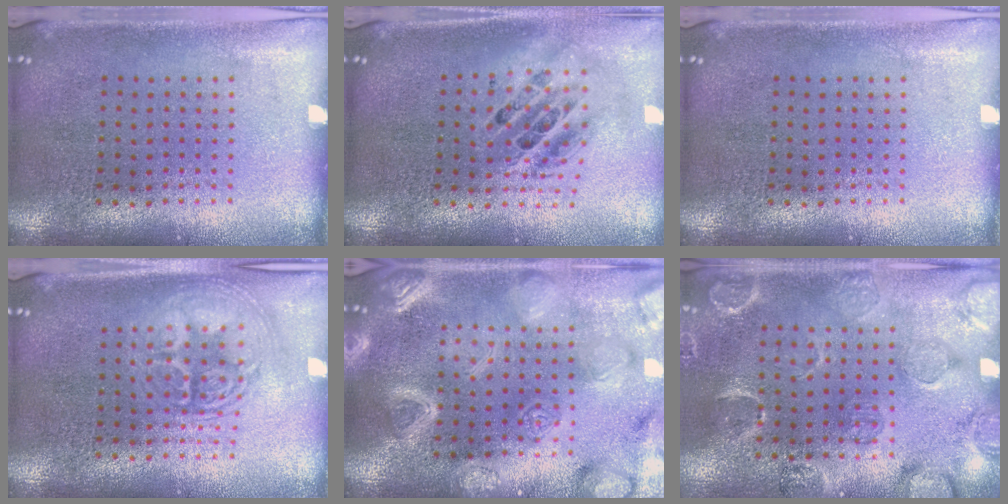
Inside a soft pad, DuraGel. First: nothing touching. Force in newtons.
{"total": 1.9, "press": 1.5, "slide": 1.1}
{"total": 0.0}
{"total": 2.5, "press": 2.5, "slide": 0.4}
{"total": 5.6, "press": 5.5, "slide": 0.6}
{"total": 2.7, "press": 1.9, "slide": 1.9}